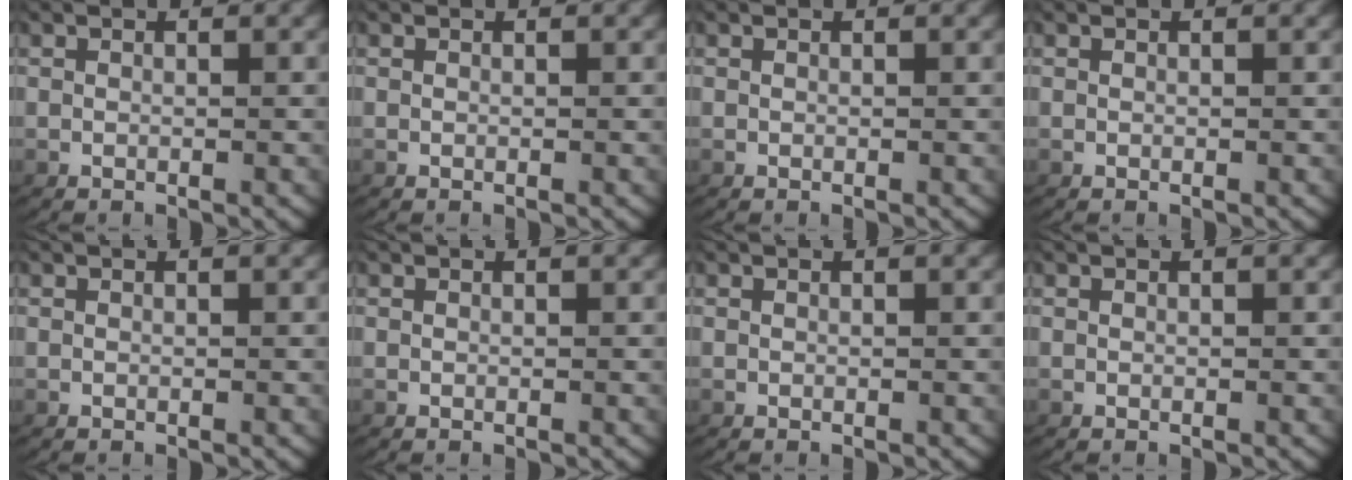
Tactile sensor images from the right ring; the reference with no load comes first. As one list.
[{"total": 0.7, "force": [0.0, -0.6, -0.4], "torque": [0.001, -0.008, 0.008]}, {"total": 0.0}, {"total": 0.0}, {"total": 0.0}, {"total": 0.0}, {"total": 0.0}, {"total": 0.0}]